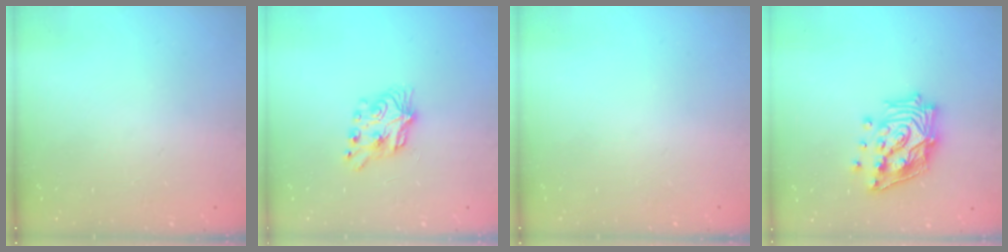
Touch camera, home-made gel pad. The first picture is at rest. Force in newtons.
{"total": 8.1, "press": 8.1, "slide": 0.5}
{"total": 0.0}
{"total": 18.9, "press": 18.7, "slide": 2.6}